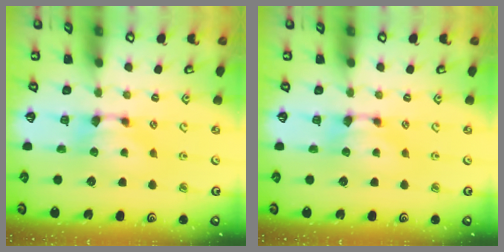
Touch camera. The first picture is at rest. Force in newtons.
{"total": 0.0}